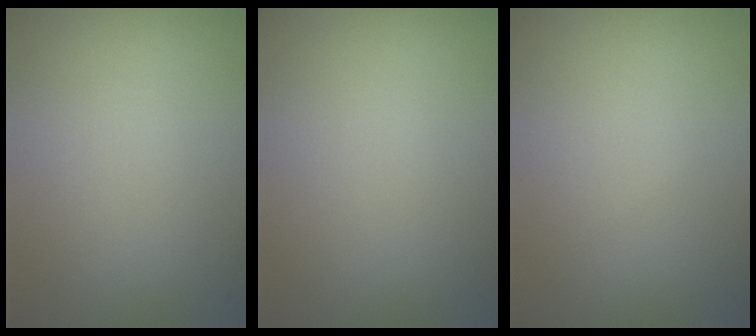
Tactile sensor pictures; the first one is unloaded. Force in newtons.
{"total": 0.0}
{"total": 0.0}